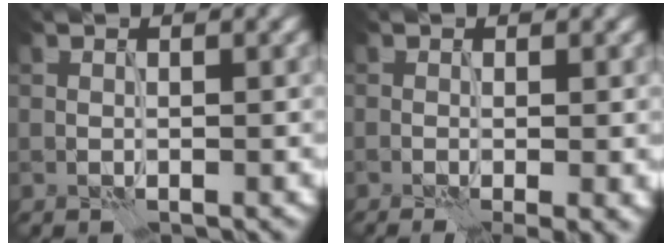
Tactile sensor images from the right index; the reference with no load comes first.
{"total": 3.0, "force": [-1.0, 0.5, 2.8], "torque": [-0.034, -0.008, -0.015]}